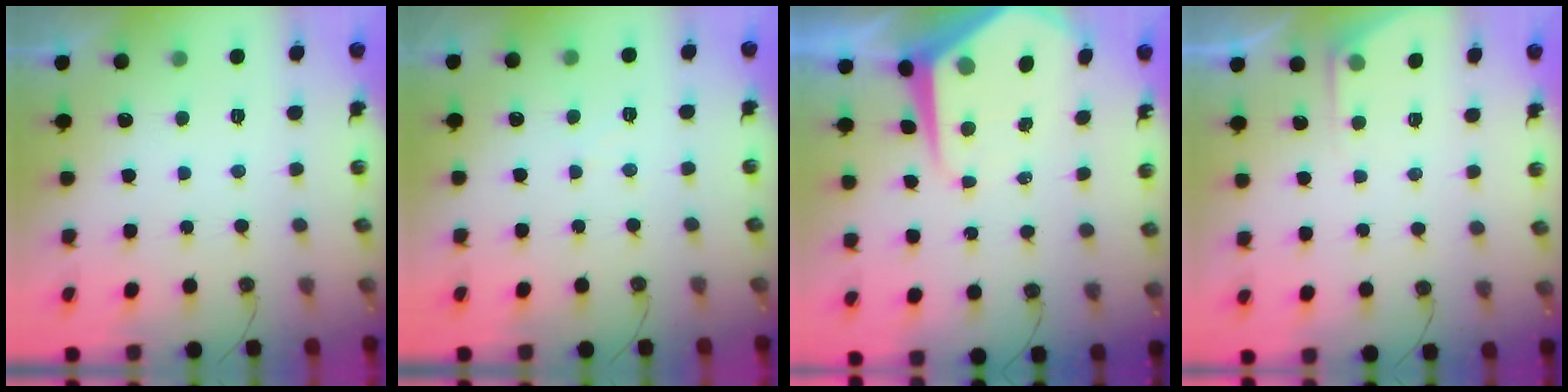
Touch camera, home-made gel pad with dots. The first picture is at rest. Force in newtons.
{"total": 4.7, "press": 4.7, "slide": 0.6}
{"total": 8.9, "press": 8.9, "slide": 0.7}
{"total": 3.3, "press": 3.3, "slide": 0.4}